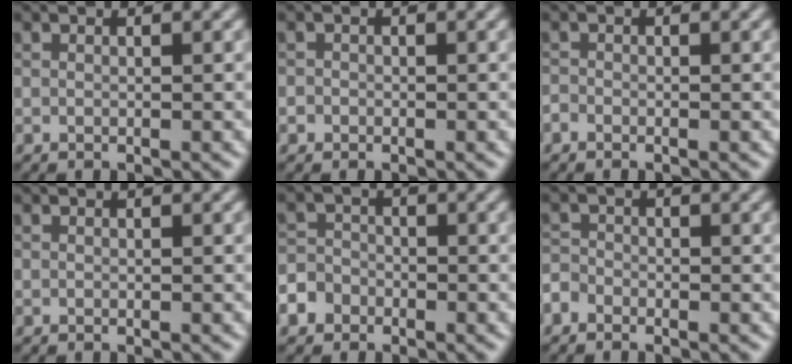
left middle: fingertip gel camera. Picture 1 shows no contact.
{"total": 0.7, "force": [-0.3, 0.6, 0.0], "torque": [0.003, -0.003, -0.005]}
{"total": 0.6, "force": [-0.5, 0.3, 0.1], "torque": [0.000, -0.001, -0.011]}
{"total": 0.0}
{"total": 3.6, "force": [-2.2, 2.8, 0.8], "torque": [0.000, -0.007, -0.045]}
{"total": 1.4, "force": [-1.1, 0.8, 0.3], "torque": [-0.006, 0.003, -0.026]}